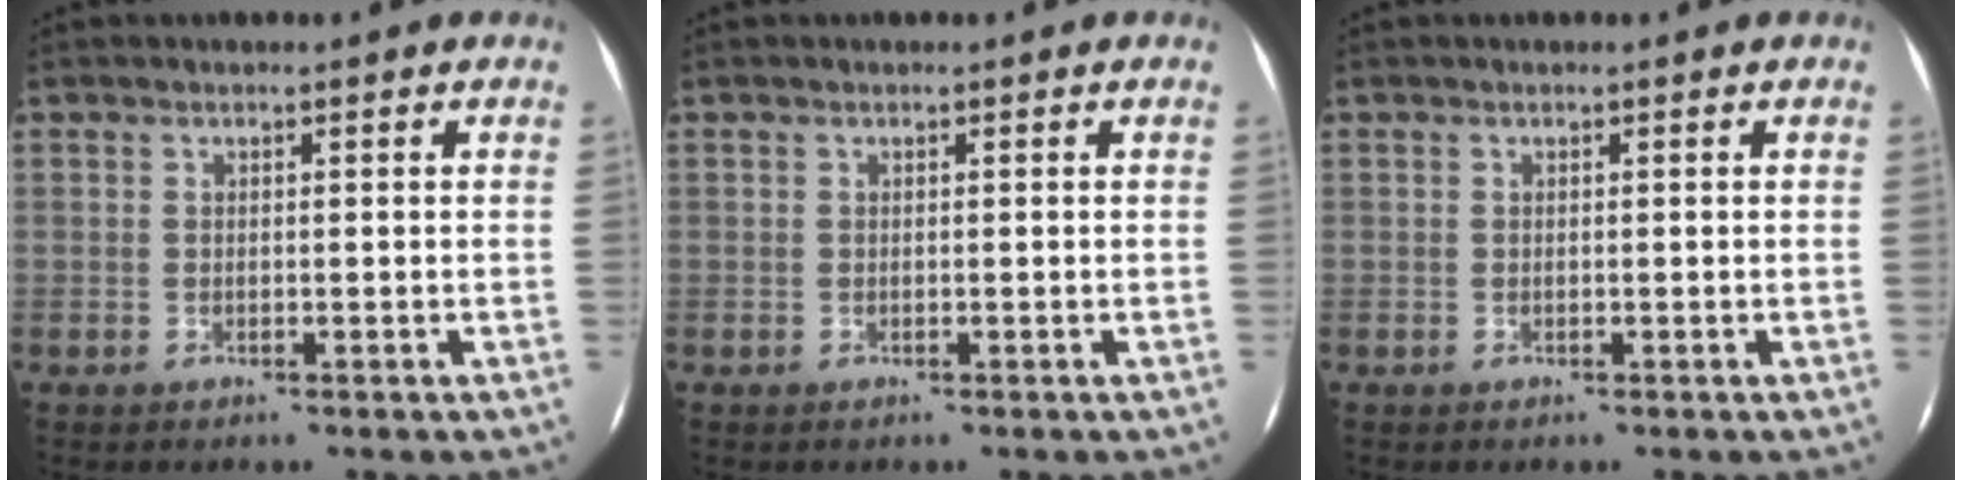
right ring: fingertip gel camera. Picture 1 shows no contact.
{"total": 0.0}
{"total": 0.0}